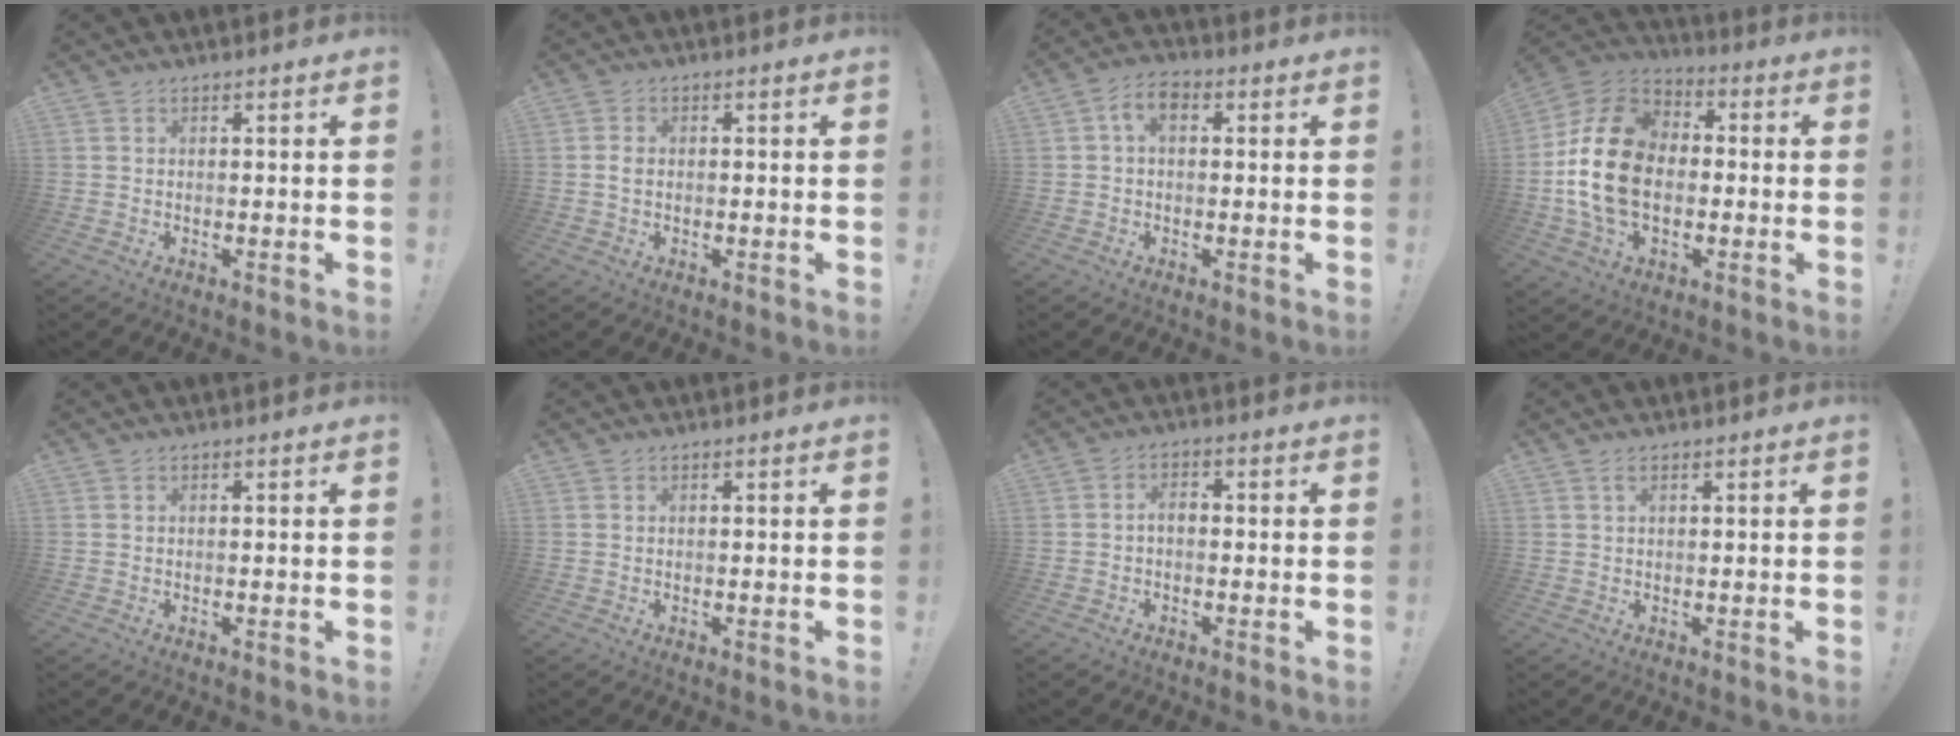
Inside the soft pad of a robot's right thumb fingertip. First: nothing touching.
{"total": 1.4, "force": [0.1, 1.0, 1.0], "torque": [-0.021, 0.005, 0.002]}
{"total": 5.7, "force": [1.1, 3.4, 4.4], "torque": [-0.070, 0.008, 0.021]}
{"total": 20.6, "force": [-1.1, 14.5, 14.7], "torque": [-0.263, 0.027, -0.012]}
{"total": 0.0}
{"total": 0.0}
{"total": 2.1, "force": [-0.6, 1.0, 1.7], "torque": [-0.033, 0.004, -0.012]}
{"total": 1.6, "force": [0.9, 0.7, 1.1], "torque": [-0.021, 0.000, 0.015]}